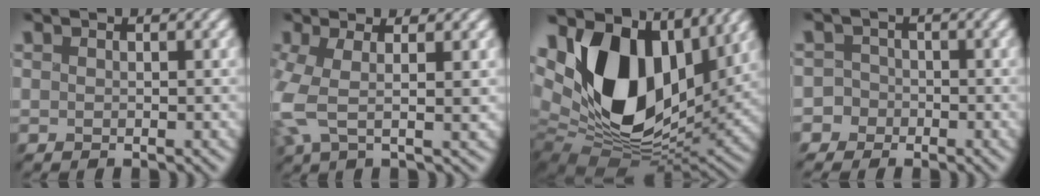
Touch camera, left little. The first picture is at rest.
{"total": 4.7, "force": [-0.2, 1.7, 4.4], "torque": [-0.109, 0.000, -0.013]}
{"total": 16.3, "force": [3.7, 10.4, 12.0], "torque": [-0.224, -0.001, 0.061]}
{"total": 4.3, "force": [-2.3, 3.6, 0.4], "torque": [0.017, 0.007, -0.065]}